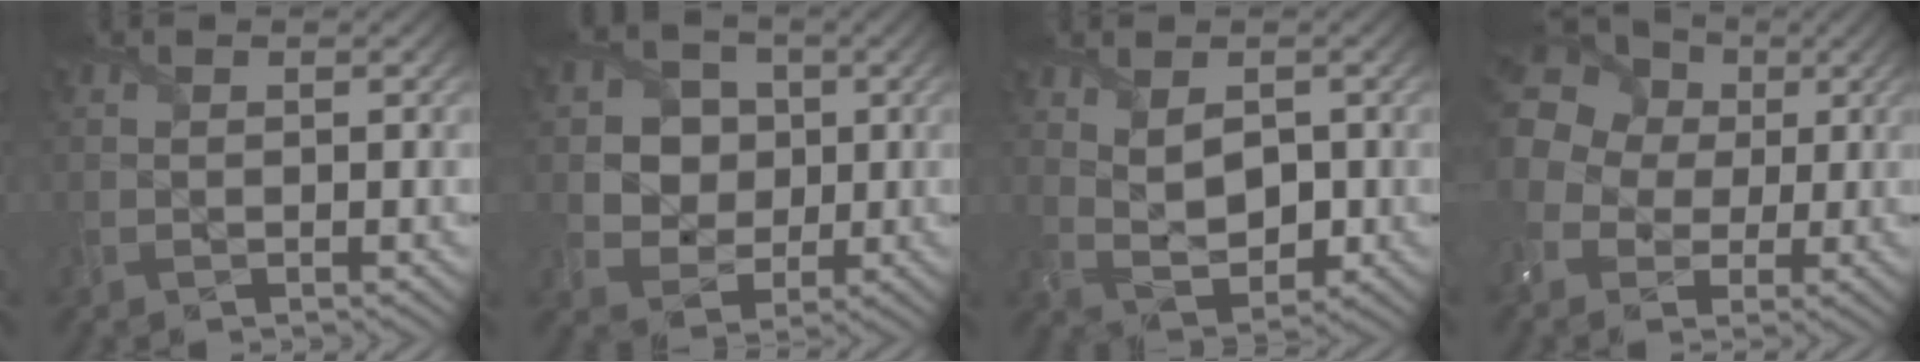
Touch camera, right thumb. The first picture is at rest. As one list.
[{"total": 6.7, "force": [1.2, 6.0, 2.8], "torque": [-0.085, 0.002, 0.008]}, {"total": 5.0, "force": [1.3, 3.0, 3.8], "torque": [-0.080, -0.007, 0.029]}, {"total": 15.9, "force": [1.9, 13.9, 7.5], "torque": [-0.227, 0.019, -0.009]}]